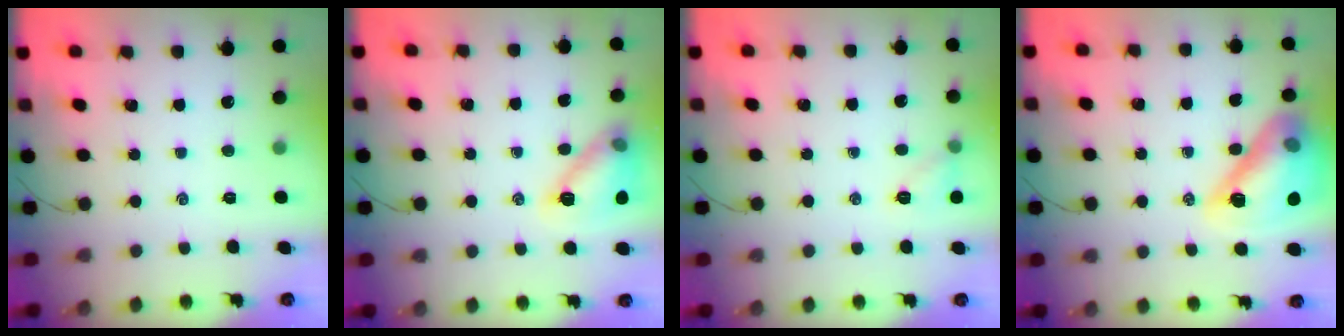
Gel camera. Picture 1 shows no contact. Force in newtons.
{"total": 12.5, "press": 12.5, "slide": 0.5}
{"total": 6.6, "press": 6.5, "slide": 1.0}
{"total": 19.9, "press": 19.8, "slide": 2.7}